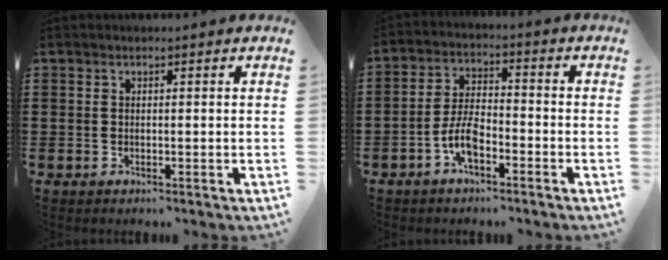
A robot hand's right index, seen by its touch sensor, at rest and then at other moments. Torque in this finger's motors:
{"motor_torque": [2.14, 0.00, 0.83, 0.01]}